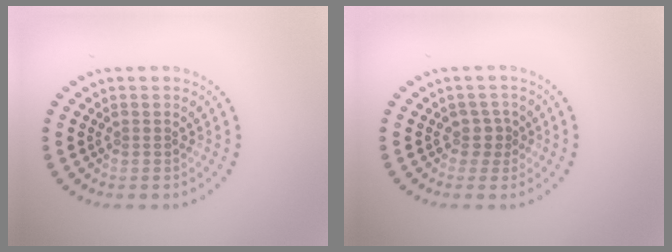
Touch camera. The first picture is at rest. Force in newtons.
{"total": 1.1, "press": 0.8, "slide": 0.8}